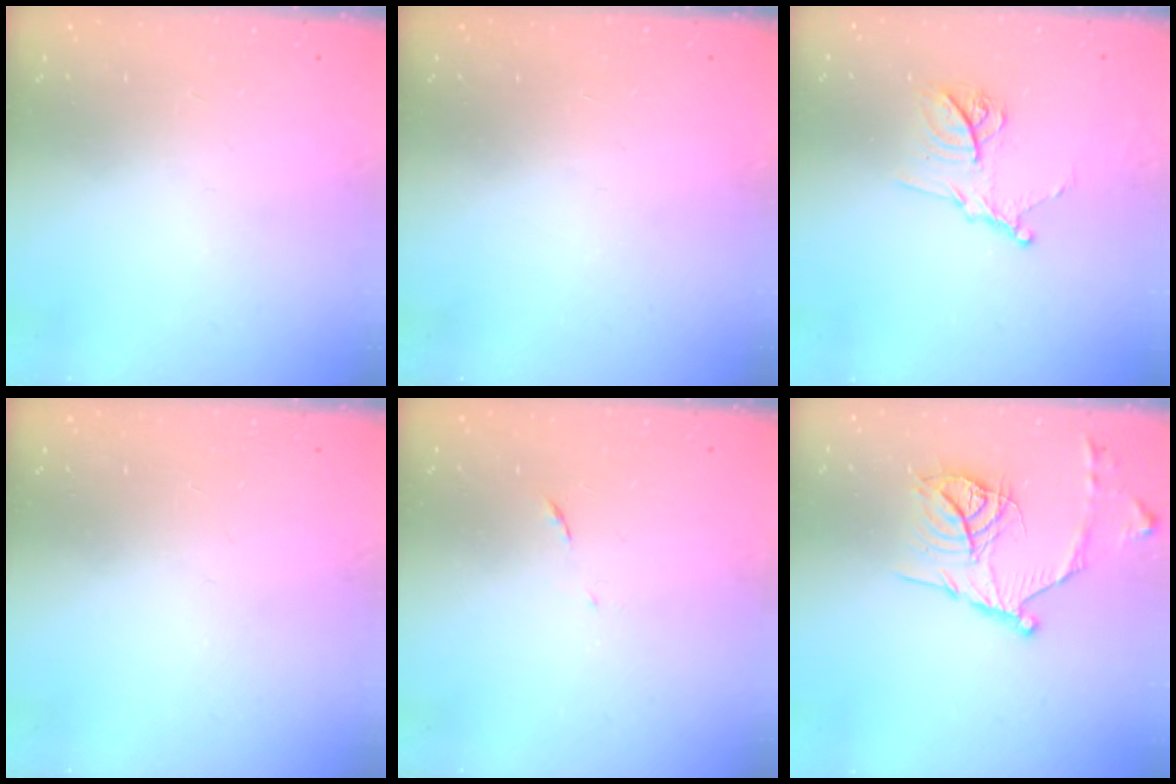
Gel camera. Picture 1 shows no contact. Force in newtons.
{"total": 1.5, "press": 1.5, "slide": 0.1}
{"total": 12.6, "press": 12.5, "slide": 0.9}
{"total": 0.0}
{"total": 5.6, "press": 5.6, "slide": 0.4}
{"total": 16.5, "press": 16.5, "slide": 1.6}